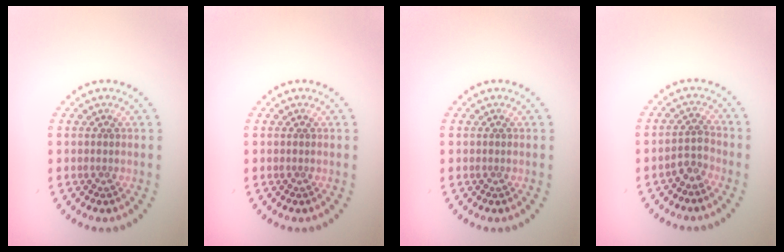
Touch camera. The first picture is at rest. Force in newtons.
{"total": 0.0}
{"total": 0.0}
{"total": 1.9, "press": 1.5, "slide": 1.1}